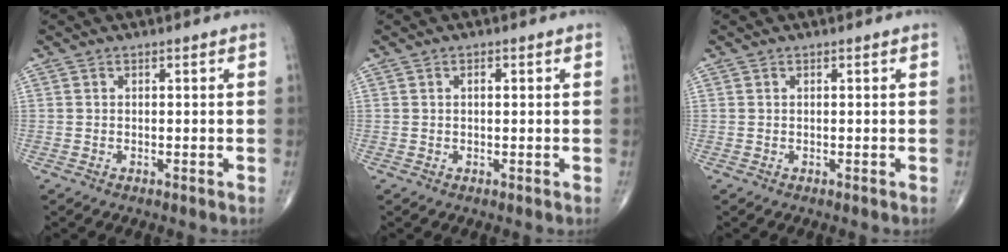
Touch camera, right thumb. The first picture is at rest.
{"total": 0.9, "force": [0.2, 0.4, 0.8], "torque": [-0.012, 0.003, 0.002]}
{"total": 0.0}